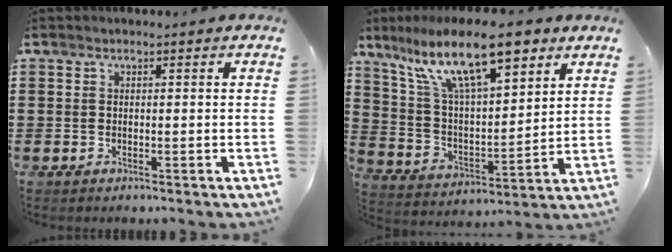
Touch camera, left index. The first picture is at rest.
{"total": 15.6, "force": [10.0, 4.5, 11.1], "torque": [-0.226, -0.023, 0.174]}